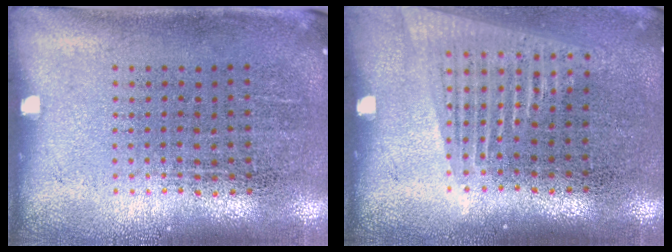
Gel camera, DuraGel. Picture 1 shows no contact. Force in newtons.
{"total": 1.6, "press": 1.4, "slide": 0.8}